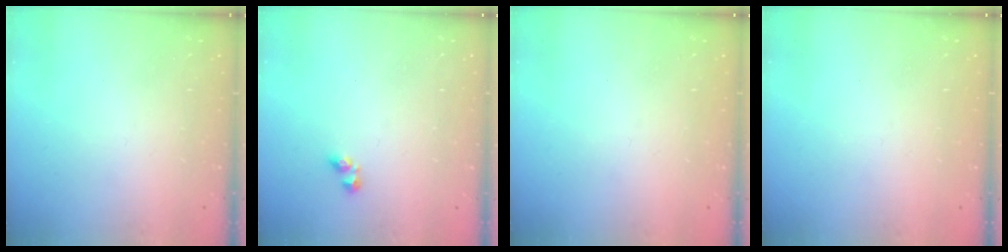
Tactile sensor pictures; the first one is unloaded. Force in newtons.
{"total": 3.0, "press": 3.0, "slide": 0.4}
{"total": 0.7, "press": 0.6, "slide": 0.3}
{"total": 0.8, "press": 0.7, "slide": 0.3}